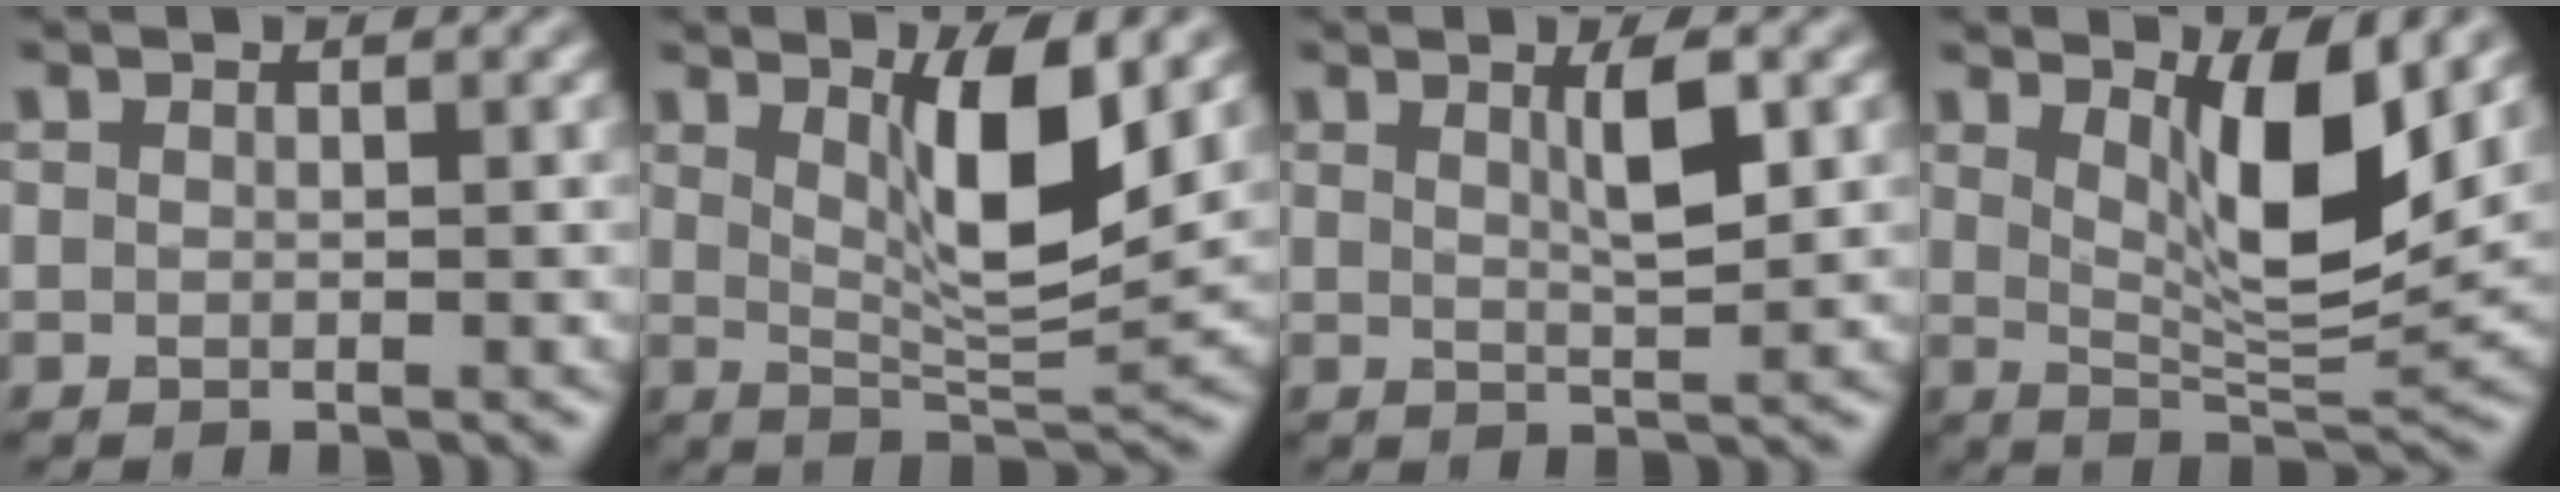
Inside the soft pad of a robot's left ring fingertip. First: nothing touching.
{"total": 6.6, "force": [2.3, 1.6, 5.9], "torque": [-0.099, -0.013, 0.044]}
{"total": 3.0, "force": [1.2, 0.6, 2.7], "torque": [-0.041, 0.000, 0.019]}
{"total": 7.1, "force": [2.7, 2.1, 6.3], "torque": [-0.105, -0.017, 0.050]}